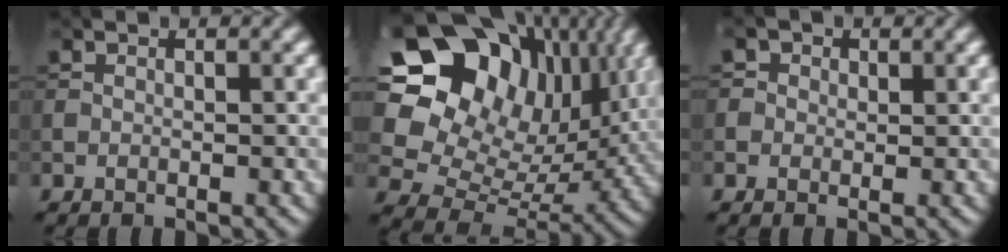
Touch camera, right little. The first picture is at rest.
{"total": 14.2, "force": [5.7, 10.2, 8.0], "torque": [-0.159, 0.031, 0.099]}
{"total": 0.7, "force": [-0.4, -0.1, -0.6], "torque": [0.022, -0.006, -0.020]}